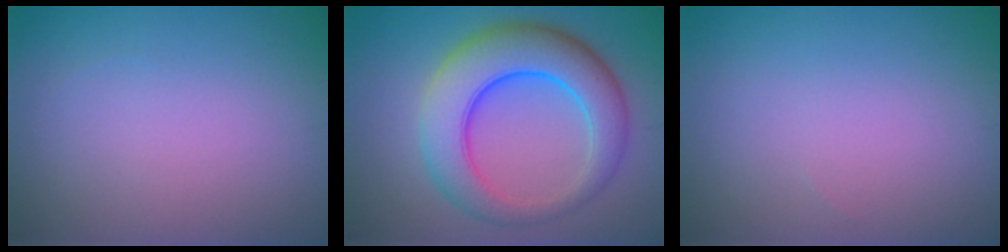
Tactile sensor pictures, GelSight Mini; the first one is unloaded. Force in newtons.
{"total": 8.2, "press": 8.2, "slide": 0.0}
{"total": 0.0}